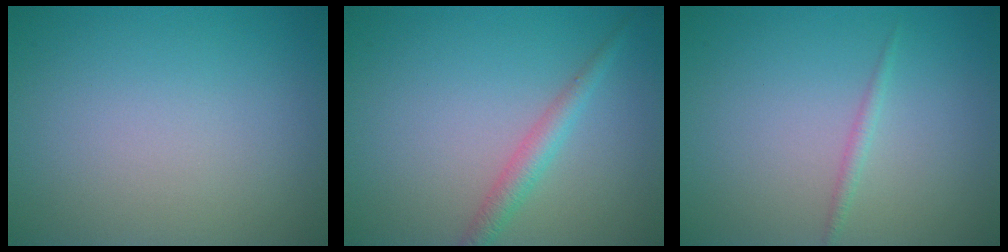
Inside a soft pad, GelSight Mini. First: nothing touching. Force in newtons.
{"total": 2.1, "press": 2.1, "slide": 0.1}
{"total": 0.9, "press": 0.9, "slide": 0.1}